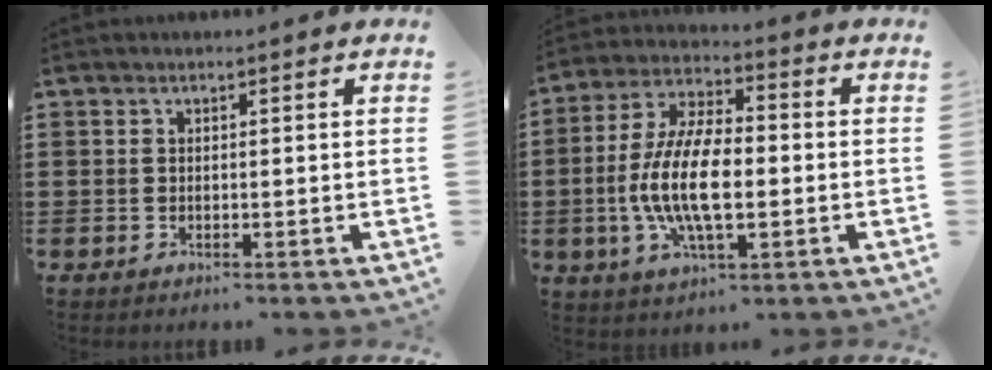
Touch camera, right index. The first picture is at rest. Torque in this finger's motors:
{"motor_torque": [2.14, 0.00, 1.06, 0.21]}